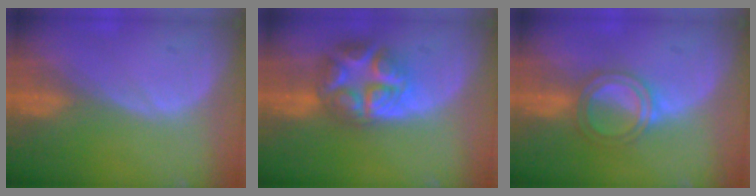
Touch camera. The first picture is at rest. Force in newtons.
{"total": 8.7, "press": 8.7, "slide": 0.5}
{"total": 4.9, "press": 4.9, "slide": 0.3}